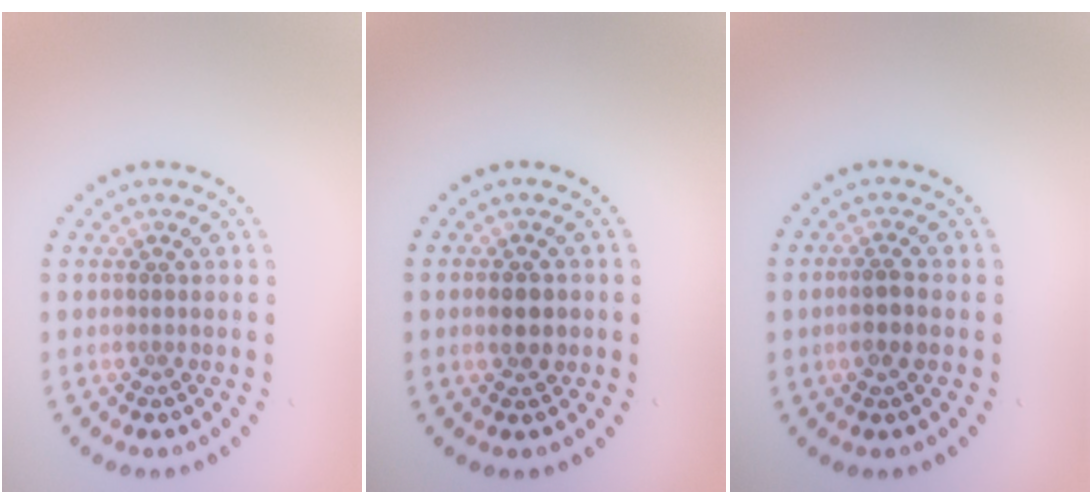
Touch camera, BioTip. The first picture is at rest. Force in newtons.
{"total": 2.4, "press": 2.4, "slide": 0.1}
{"total": 2.0, "press": 1.8, "slide": 0.7}